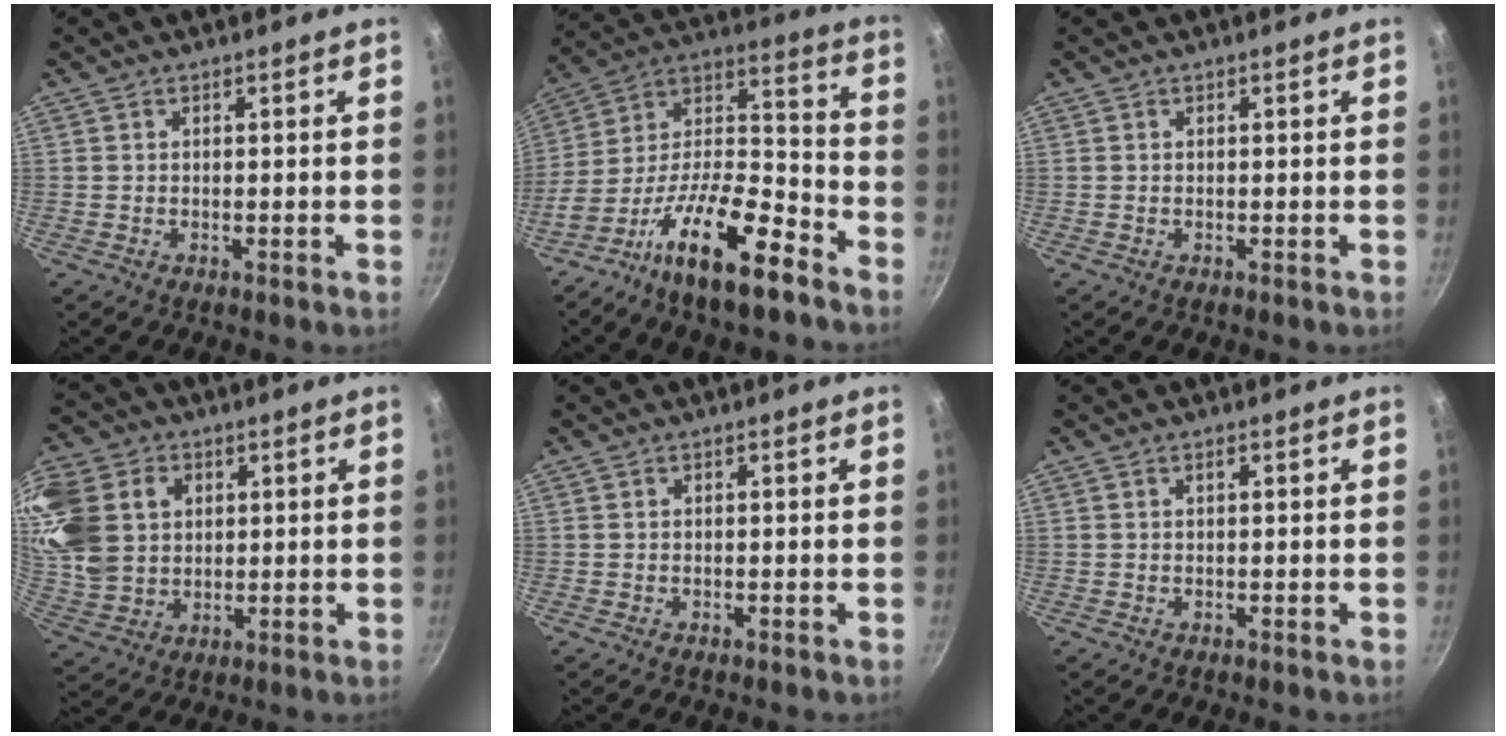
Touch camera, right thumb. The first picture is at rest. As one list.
[{"total": 20.3, "force": [-11.7, 7.2, 14.9], "torque": [-0.241, 0.087, -0.219]}, {"total": 0.0}, {"total": 19.3, "force": [5.2, 15.1, 10.9], "torque": [-0.234, 0.002, 0.106]}, {"total": 0.0}, {"total": 0.7, "force": [0.3, 0.2, 0.6], "torque": [-0.013, 0.005, 0.005]}]